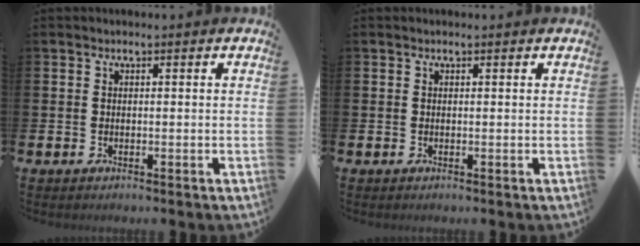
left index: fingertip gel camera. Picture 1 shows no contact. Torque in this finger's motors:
{"motor_torque": [0.08, -1.52, 0.15, -0.01]}